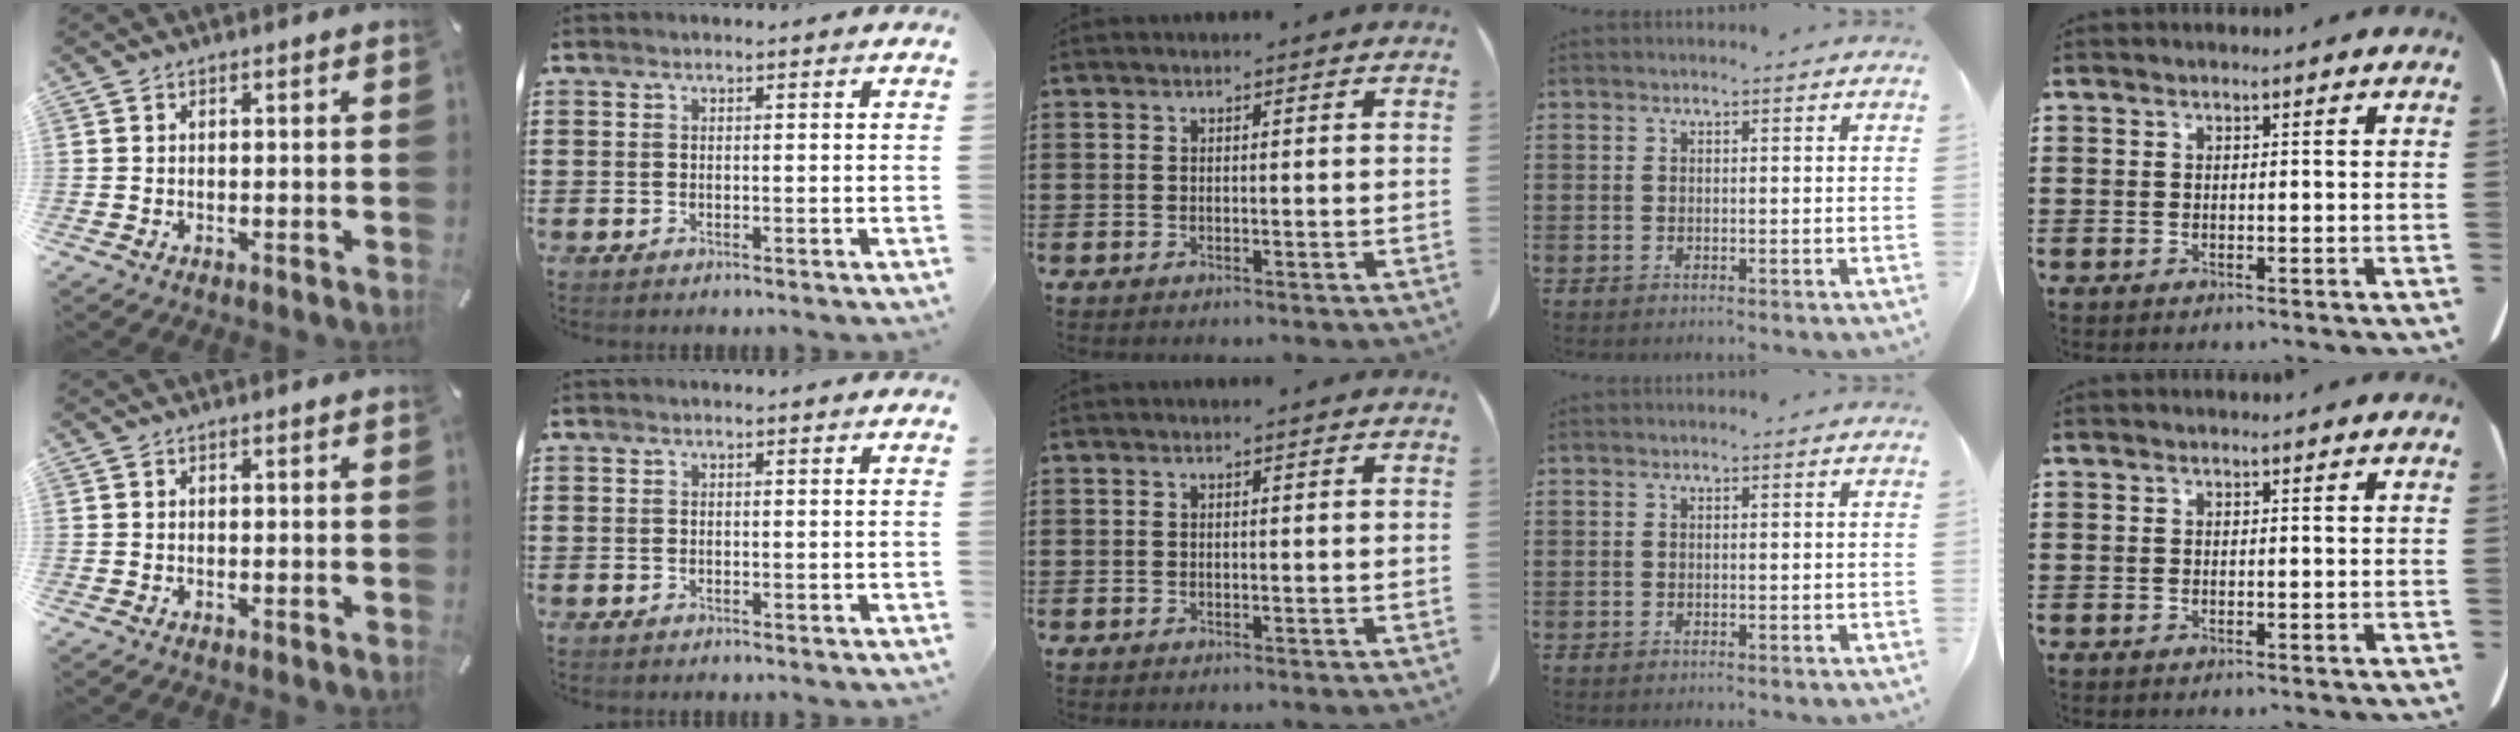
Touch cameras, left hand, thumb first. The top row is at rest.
{}